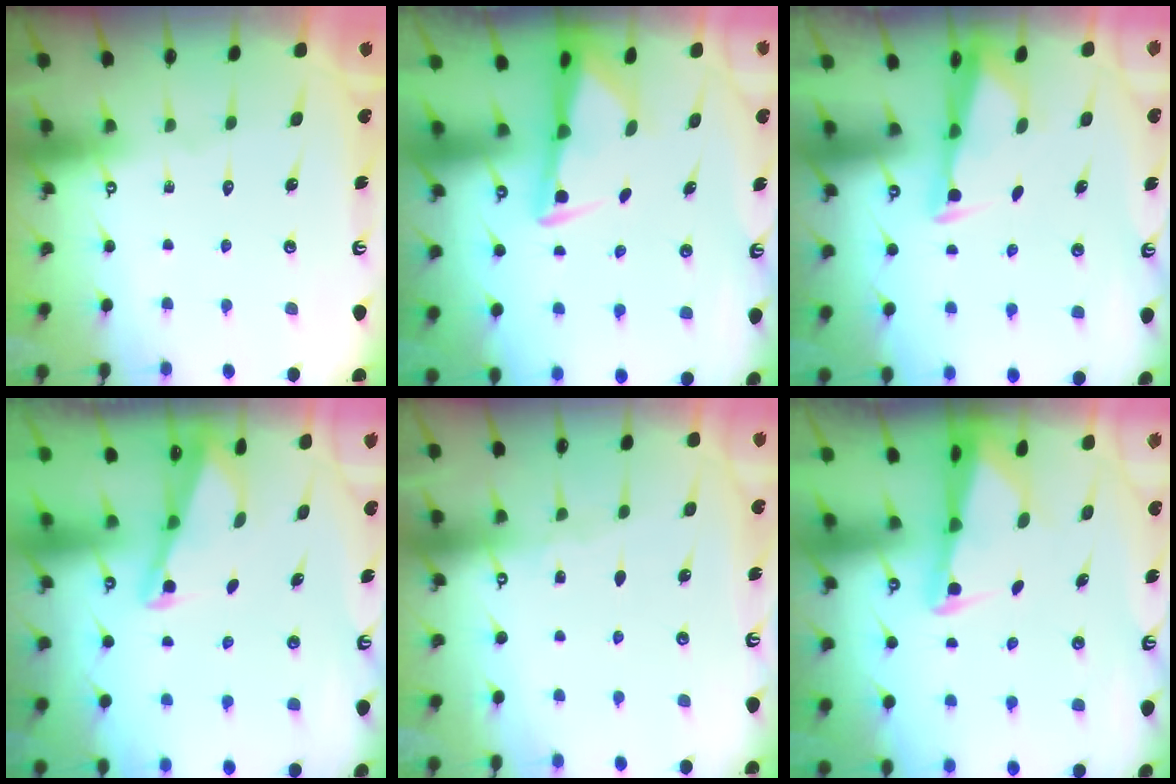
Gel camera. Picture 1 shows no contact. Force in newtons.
{"total": 3.0, "press": 2.9, "slide": 0.7}
{"total": 2.9, "press": 2.8, "slide": 0.7}
{"total": 1.9, "press": 1.9, "slide": 0.4}
{"total": 2.5, "press": 2.5, "slide": 0.4}
{"total": 2.6, "press": 2.6, "slide": 0.5}